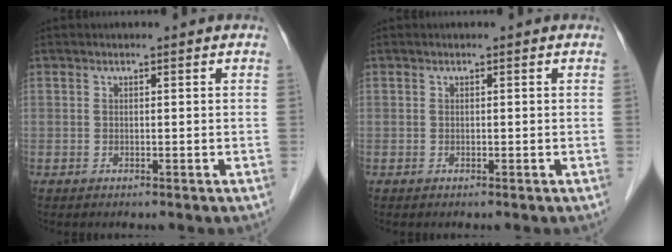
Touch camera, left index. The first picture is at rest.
{"total": 0.0}